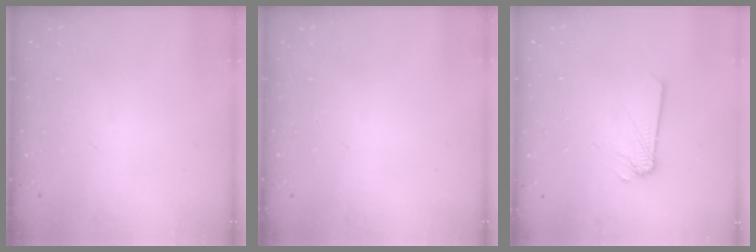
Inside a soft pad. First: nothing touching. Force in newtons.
{"total": 0.0}
{"total": 2.1, "press": 2.1, "slide": 0.3}